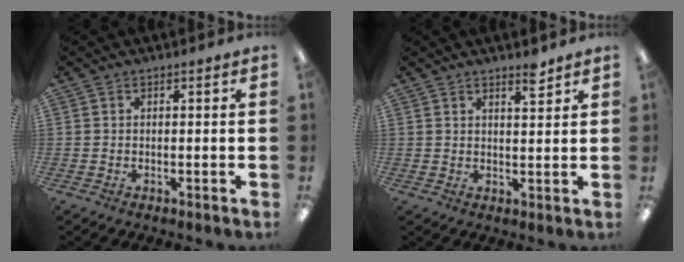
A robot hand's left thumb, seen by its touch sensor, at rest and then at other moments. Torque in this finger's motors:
{"motor_torque": [0.18, 0.25, -0.24, -0.01, 0.03]}